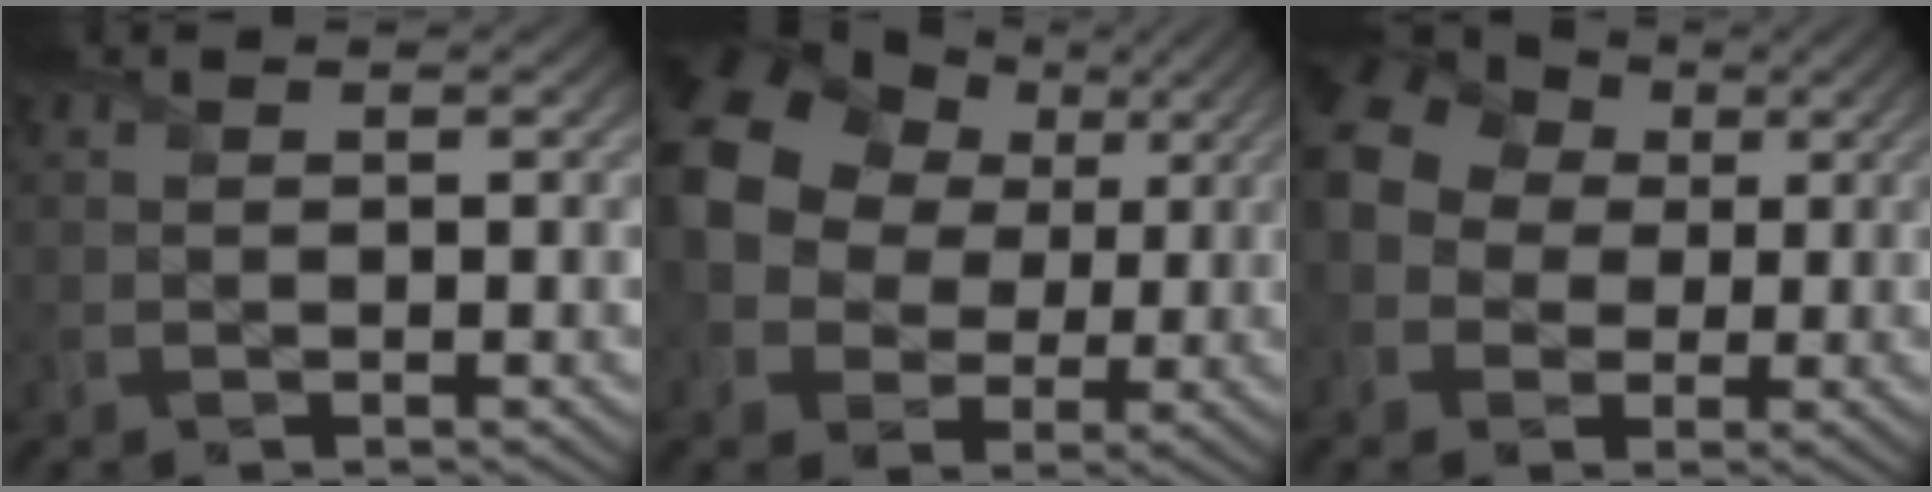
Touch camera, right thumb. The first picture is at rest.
{"total": 15.3, "force": [3.2, 12.6, 7.9], "torque": [-0.227, 0.028, 0.052]}
{"total": 13.9, "force": [1.2, 12.0, 6.8], "torque": [-0.198, 0.022, -0.013]}